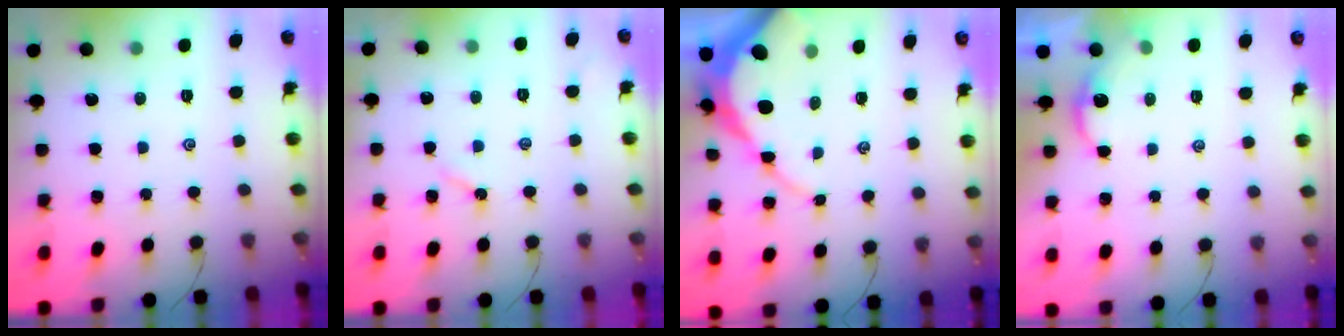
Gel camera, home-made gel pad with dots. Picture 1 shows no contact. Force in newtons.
{"total": 2.8, "press": 2.8, "slide": 0.5}
{"total": 8.6, "press": 8.6, "slide": 0.8}
{"total": 1.3, "press": 1.3, "slide": 0.2}